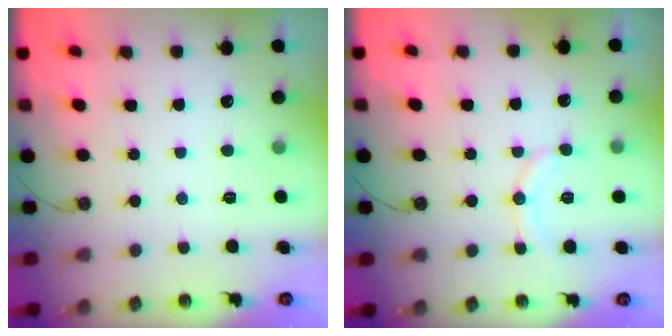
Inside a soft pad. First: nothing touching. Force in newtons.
{"total": 10.0, "press": 9.7, "slide": 2.3}